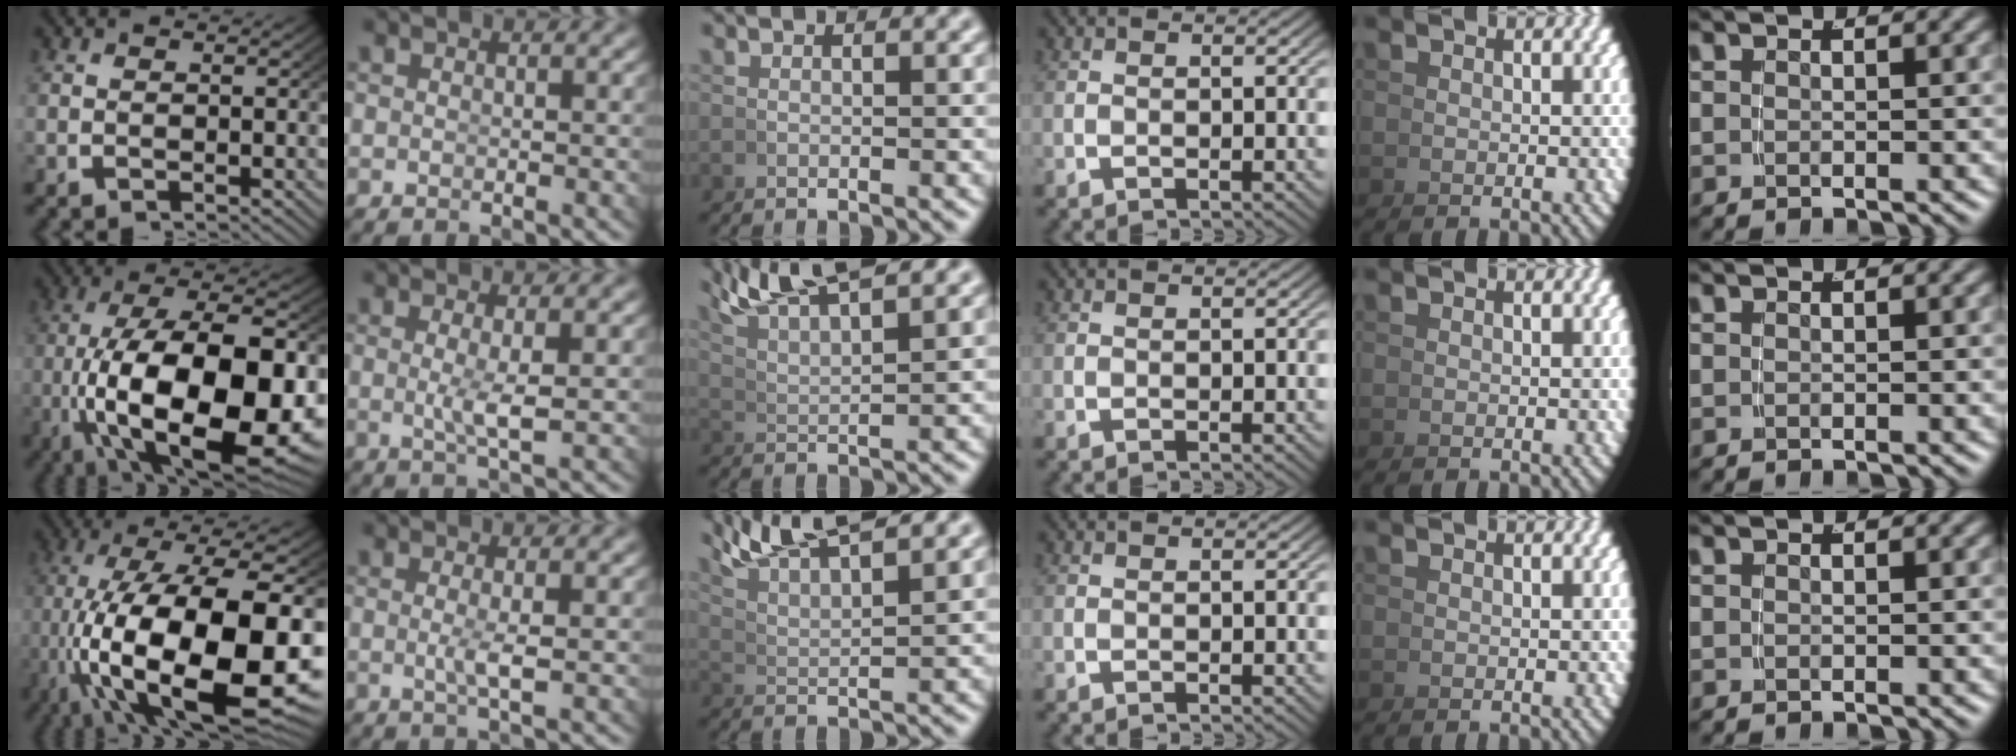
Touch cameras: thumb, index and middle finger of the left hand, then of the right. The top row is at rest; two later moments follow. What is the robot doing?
{"motion": "grasp_and_lifting", "object": "whiteboard"}